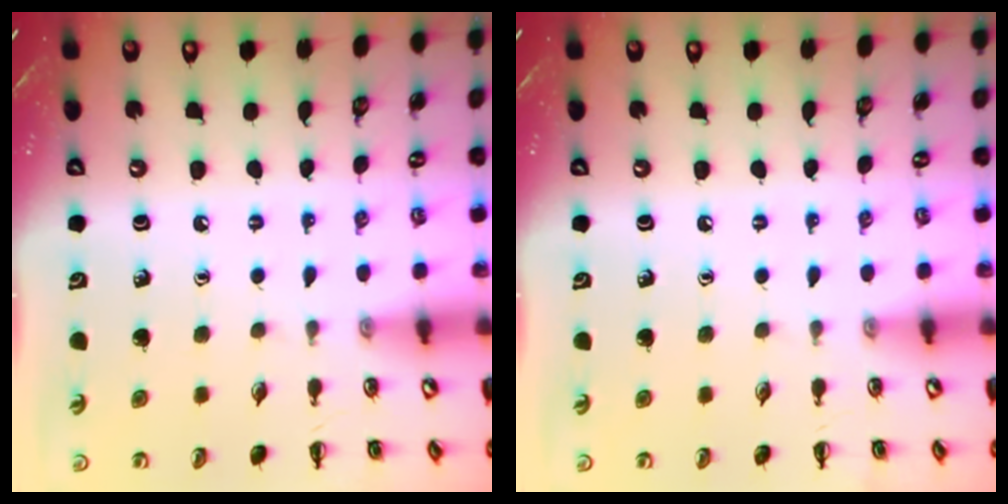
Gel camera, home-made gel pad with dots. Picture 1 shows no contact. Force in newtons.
{"total": 0.0}